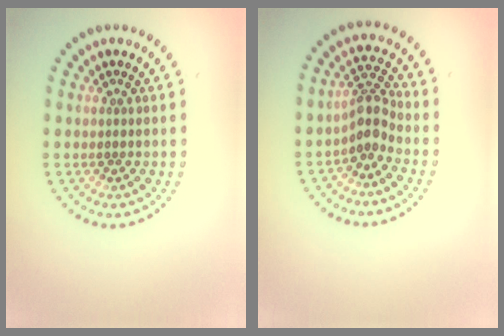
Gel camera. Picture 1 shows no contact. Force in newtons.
{"total": 2.7, "press": 2.0, "slide": 1.8}